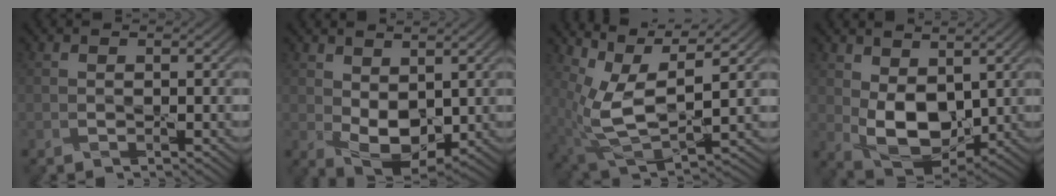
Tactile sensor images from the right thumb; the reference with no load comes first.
{"total": 6.6, "force": [1.1, 4.1, 5.0], "torque": [-0.106, -0.013, 0.025]}
{"total": 10.8, "force": [3.9, 4.4, 9.0], "torque": [-0.214, -0.005, 0.081]}
{"total": 8.7, "force": [1.3, 5.4, 6.6], "torque": [-0.143, -0.016, 0.030]}